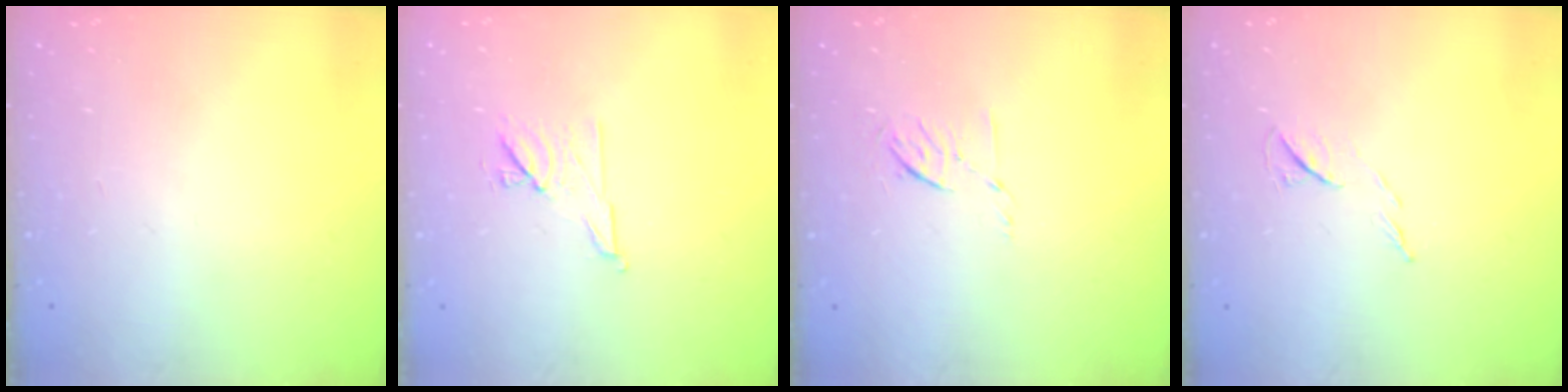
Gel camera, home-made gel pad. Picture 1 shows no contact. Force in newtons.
{"total": 7.5, "press": 7.4, "slide": 1.3}
{"total": 5.4, "press": 5.1, "slide": 1.8}
{"total": 5.7, "press": 5.6, "slide": 1.2}